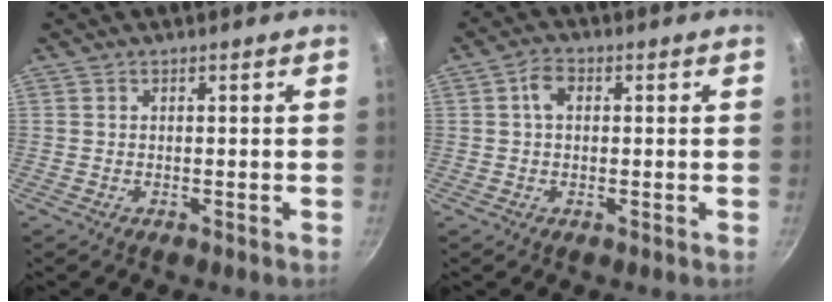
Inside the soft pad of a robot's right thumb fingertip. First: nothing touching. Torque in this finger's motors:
{"motor_torque": [-0.04, 0.03, 0.57, -0.18, 0.06]}